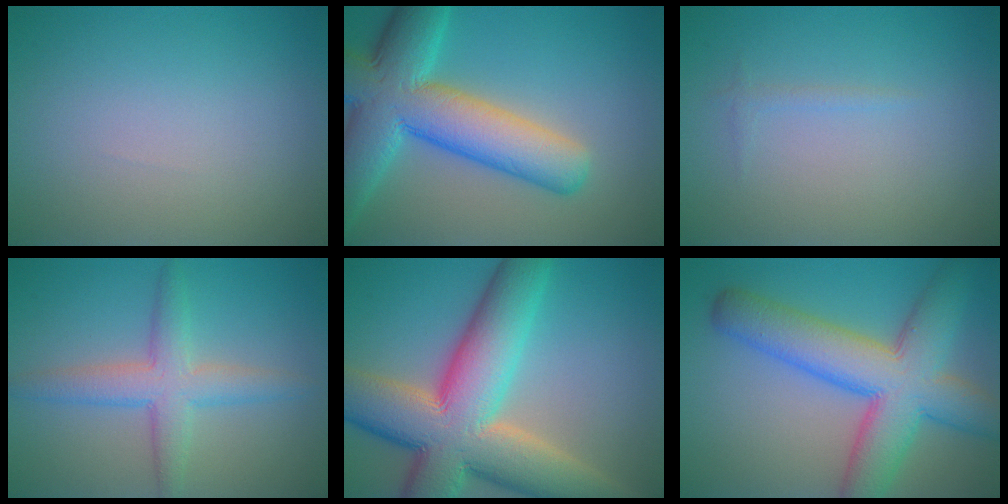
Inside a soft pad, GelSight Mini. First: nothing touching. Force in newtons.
{"total": 10.9, "press": 10.9, "slide": 0.5}
{"total": 0.6, "press": 0.6, "slide": 0.1}
{"total": 4.1, "press": 4.1, "slide": 0.1}
{"total": 14.0, "press": 14.0, "slide": 1.1}
{"total": 9.9, "press": 9.9, "slide": 0.4}